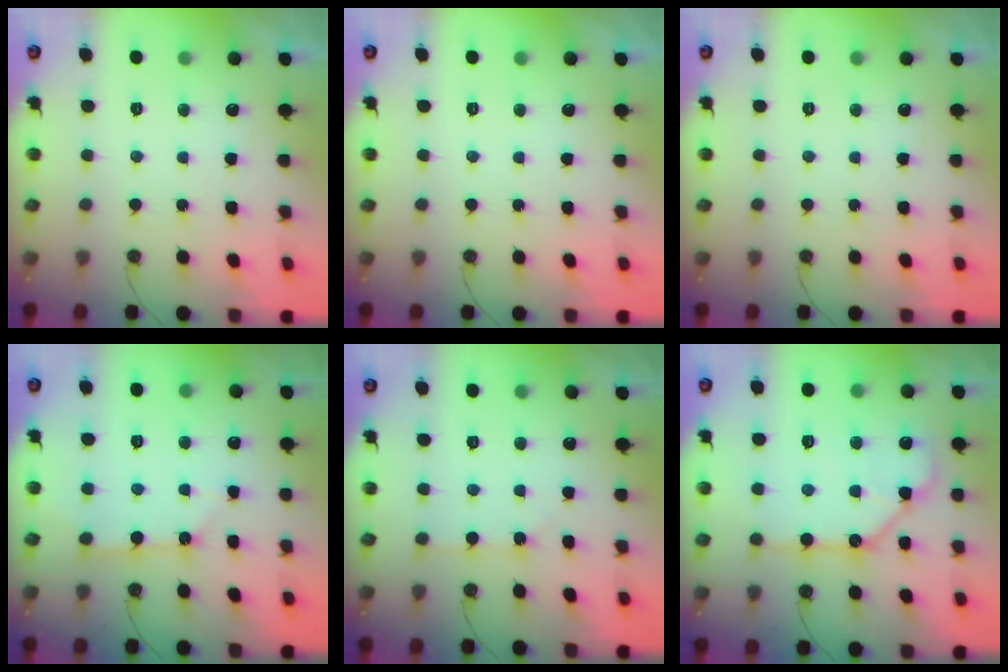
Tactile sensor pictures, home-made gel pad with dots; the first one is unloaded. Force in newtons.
{"total": 0.0}
{"total": 0.0}
{"total": 5.2, "press": 5.1, "slide": 0.5}
{"total": 2.7, "press": 2.7, "slide": 0.4}
{"total": 12.8, "press": 12.7, "slide": 1.3}